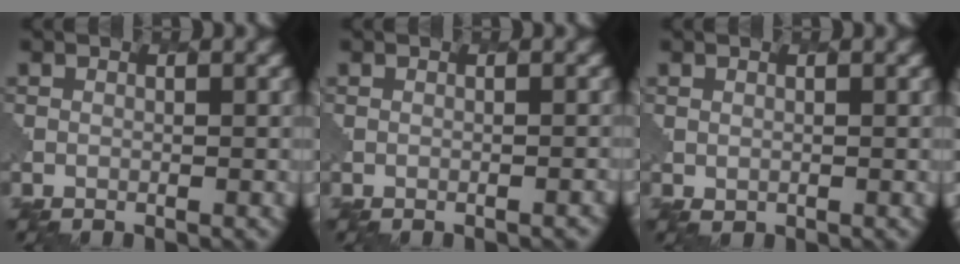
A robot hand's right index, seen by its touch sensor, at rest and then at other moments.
{"total": 0.9, "force": [-0.7, 0.3, 0.5], "torque": [0.007, 0.002, -0.006]}
{"total": 0.6, "force": [0.4, 0.4, 0.0], "torque": [-0.002, -0.005, 0.011]}